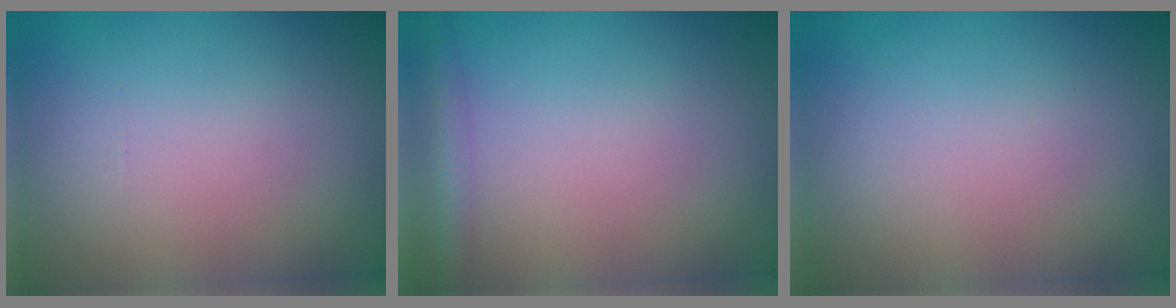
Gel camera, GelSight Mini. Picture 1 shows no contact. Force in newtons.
{"total": 2.4, "press": 2.4, "slide": 0.1}
{"total": 0.0}